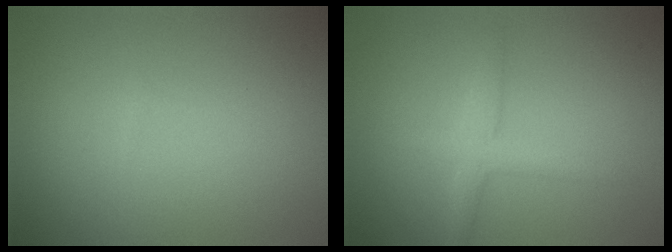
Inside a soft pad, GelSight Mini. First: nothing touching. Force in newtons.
{"total": 2.3, "press": 2.3, "slide": 0.2}